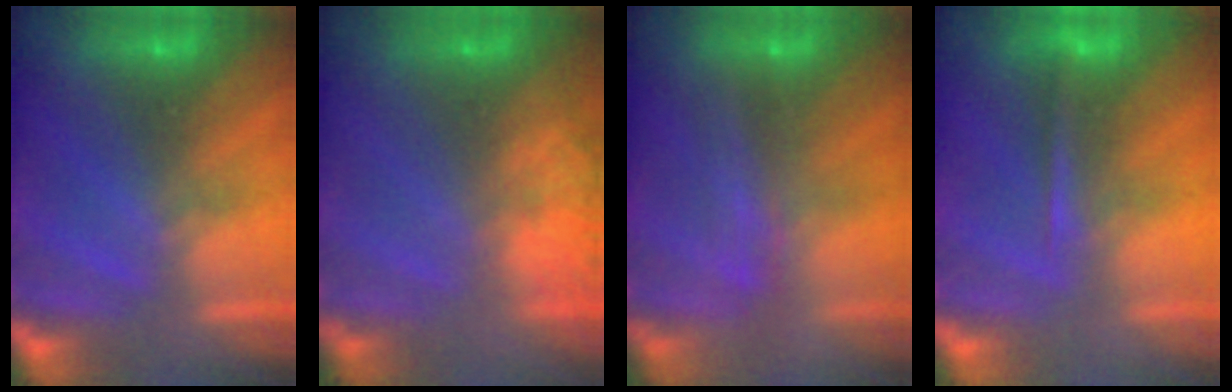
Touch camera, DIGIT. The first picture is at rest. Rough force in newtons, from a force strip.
{"total": 7.3}
{"total": 2.4}
{"total": 1.3}